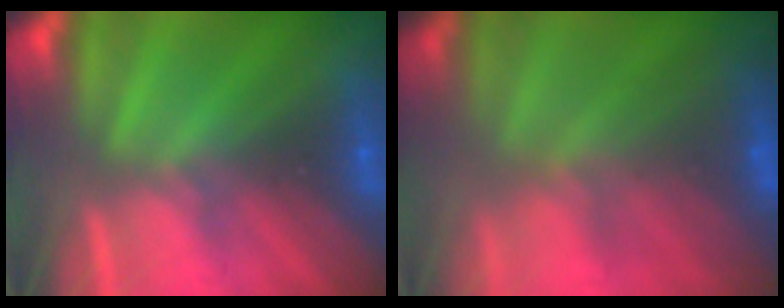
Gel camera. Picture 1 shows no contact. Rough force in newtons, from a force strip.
{"total": 9.2}